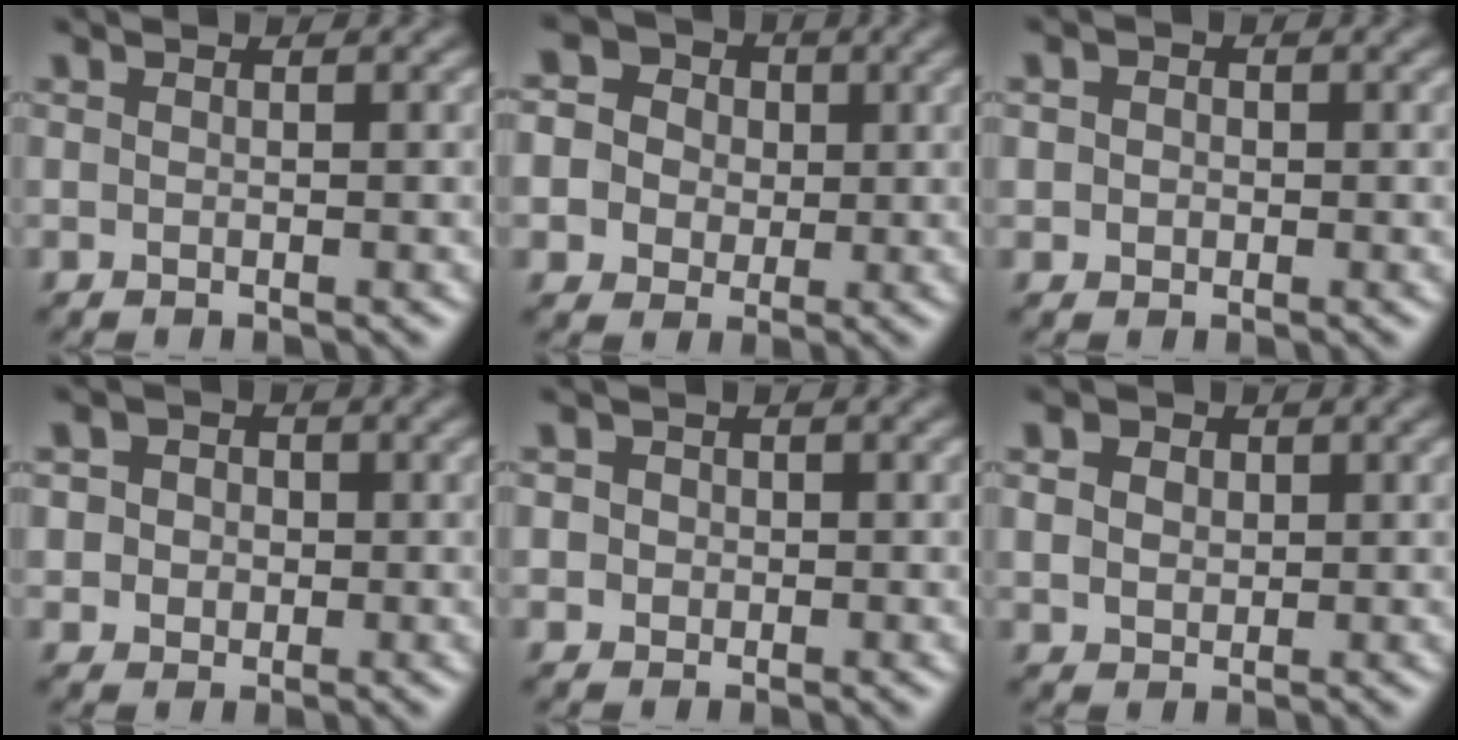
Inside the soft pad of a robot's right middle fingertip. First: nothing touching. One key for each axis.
{"total": 7.7, "fx": 1.5, "fy": 7.0, "fz": 2.8, "tx": -0.064, "ty": 0.037, "tz": 0.007}
{"total": 1.8, "fx": 0.4, "fy": 1.6, "fz": 0.7, "tx": -0.001, "ty": 0.009, "tz": -0.005}
{"total": 4.2, "fx": 1.2, "fy": 3.6, "fz": 1.8, "tx": -0.020, "ty": 0.017, "tz": 0.003}
{"total": 2.1, "fx": 0.5, "fy": 1.8, "fz": 0.8, "tx": 0.001, "ty": 0.012, "tz": -0.001}
{"total": 4.6, "fx": 2.0, "fy": 3.3, "fz": 2.3, "tx": -0.048, "ty": 0.016, "tz": 0.015}